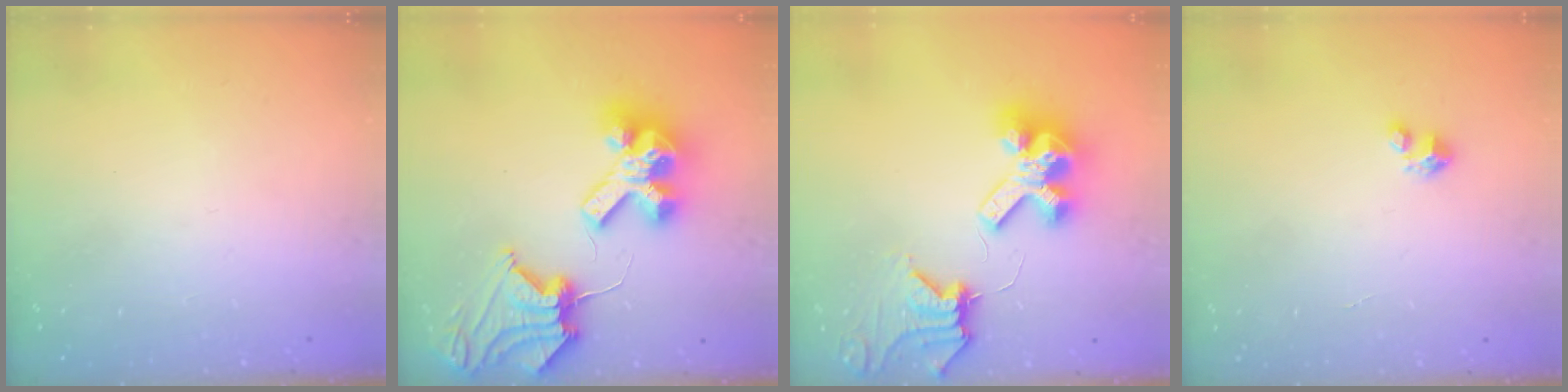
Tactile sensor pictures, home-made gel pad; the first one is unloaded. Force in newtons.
{"total": 15.3, "press": 15.2, "slide": 1.9}
{"total": 13.4, "press": 13.3, "slide": 1.7}
{"total": 3.2, "press": 3.2, "slide": 0.2}